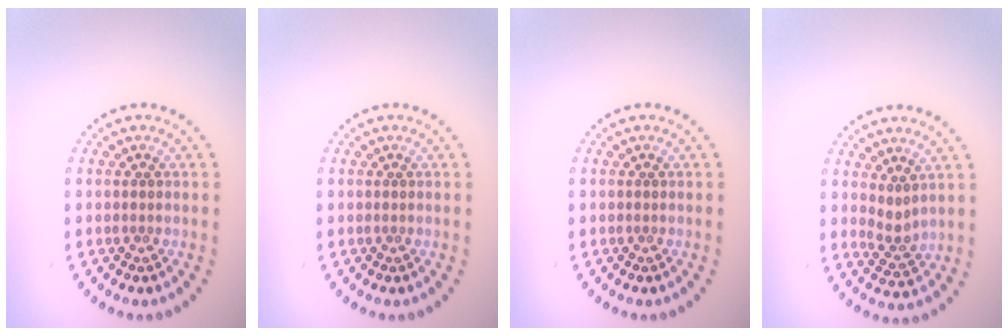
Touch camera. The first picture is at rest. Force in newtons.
{"total": 0.0}
{"total": 0.0}
{"total": 1.8, "press": 1.4, "slide": 1.2}